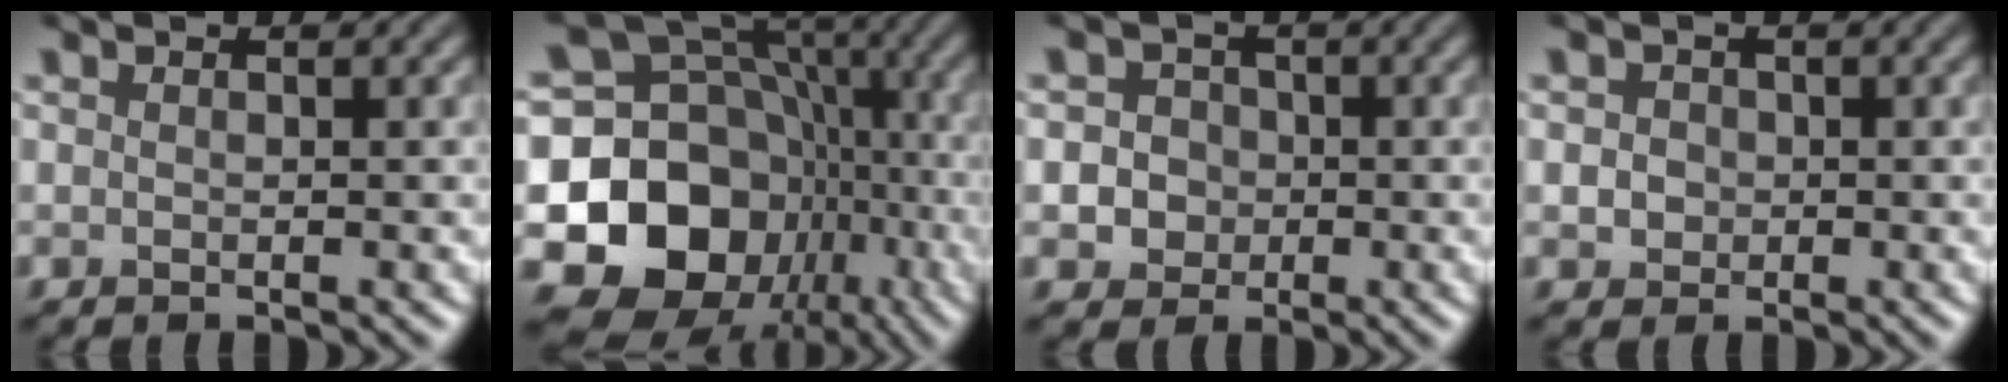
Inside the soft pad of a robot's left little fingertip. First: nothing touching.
{"total": 16.2, "force": [-4.6, 13.6, 7.5], "torque": [-0.139, 0.005, -0.092]}
{"total": 3.7, "force": [-0.1, 3.5, 1.3], "torque": [0.007, 0.021, -0.024]}
{"total": 1.7, "force": [0.1, 1.6, 0.6], "torque": [-0.005, 0.000, -0.001]}